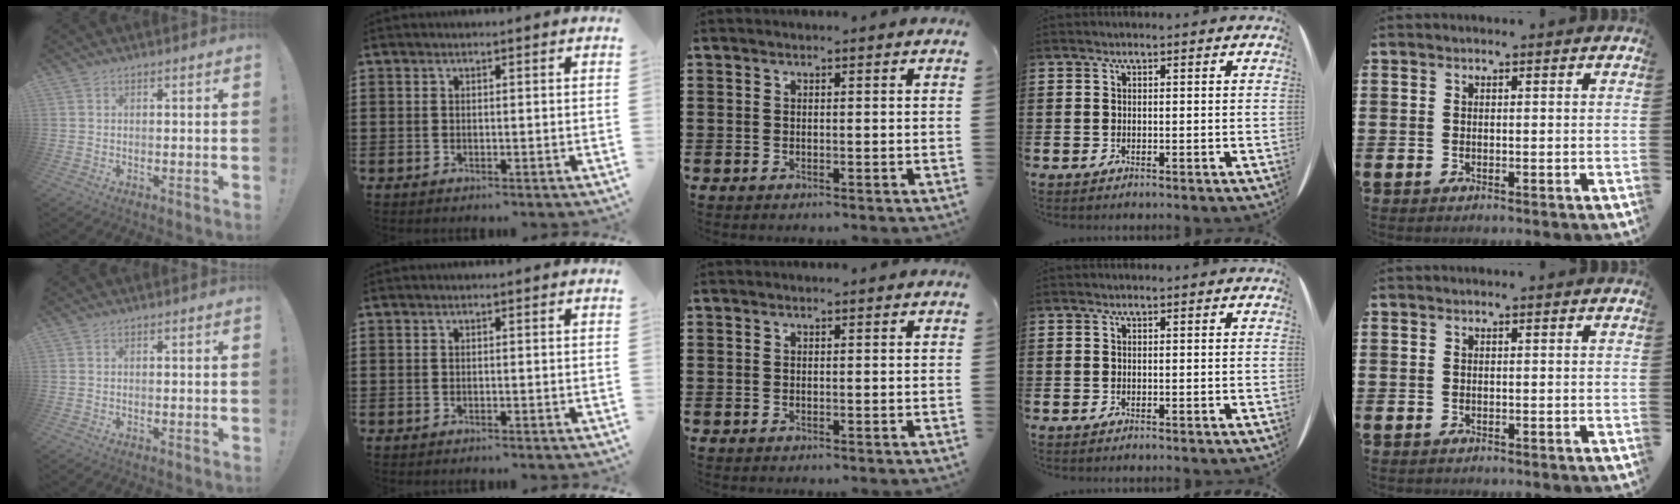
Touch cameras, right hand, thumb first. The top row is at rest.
{}